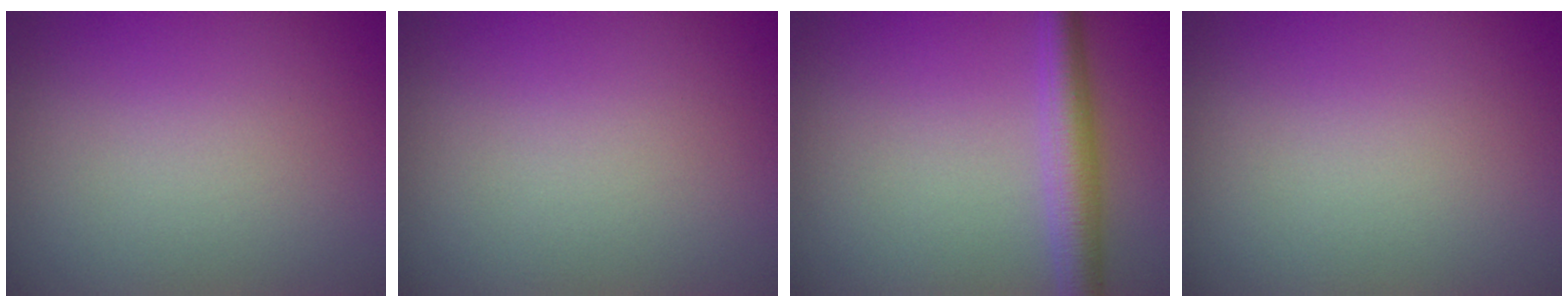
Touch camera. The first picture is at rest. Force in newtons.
{"total": 0.0}
{"total": 3.8, "press": 3.8, "slide": 0.1}
{"total": 0.0}